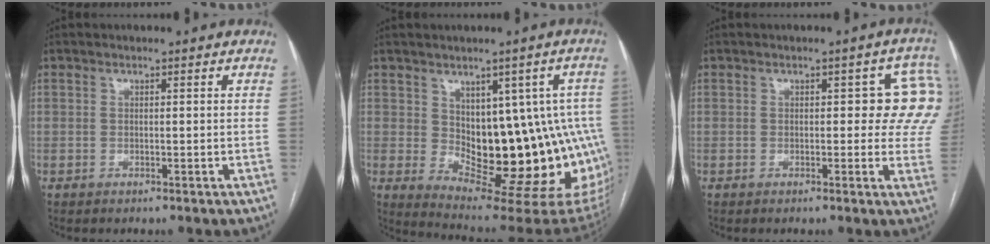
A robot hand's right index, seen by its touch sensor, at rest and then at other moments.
{"total": 17.8, "force": [-0.6, 8.4, 15.7], "torque": [-0.137, 0.013, 0.017]}
{"total": 7.7, "force": [1.7, 3.9, 6.4], "torque": [-0.047, 0.016, 0.011]}